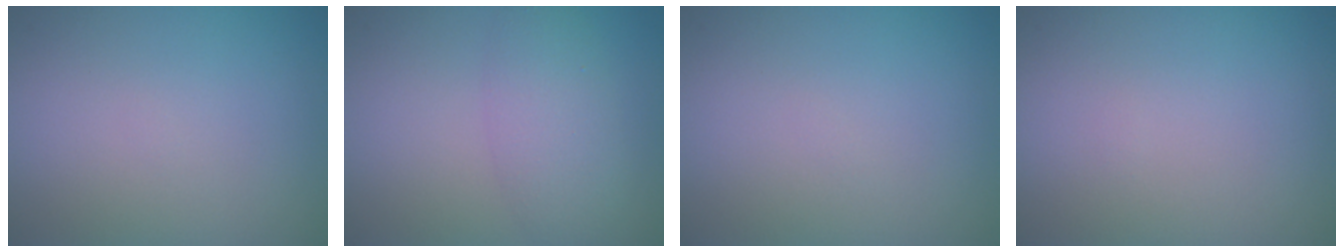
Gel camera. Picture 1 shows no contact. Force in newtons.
{"total": 3.7, "press": 3.7, "slide": 0.1}
{"total": 0.0}
{"total": 0.0}